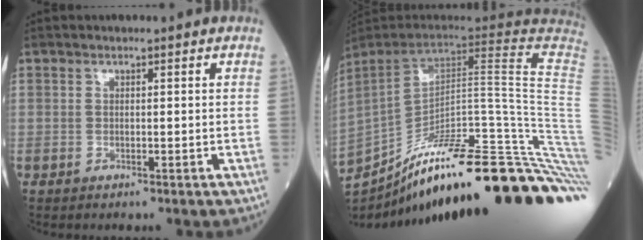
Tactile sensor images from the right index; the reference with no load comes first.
{"total": 41.2, "force": [-27.0, 2.4, 31.0], "torque": [-0.379, -0.046, -0.386]}